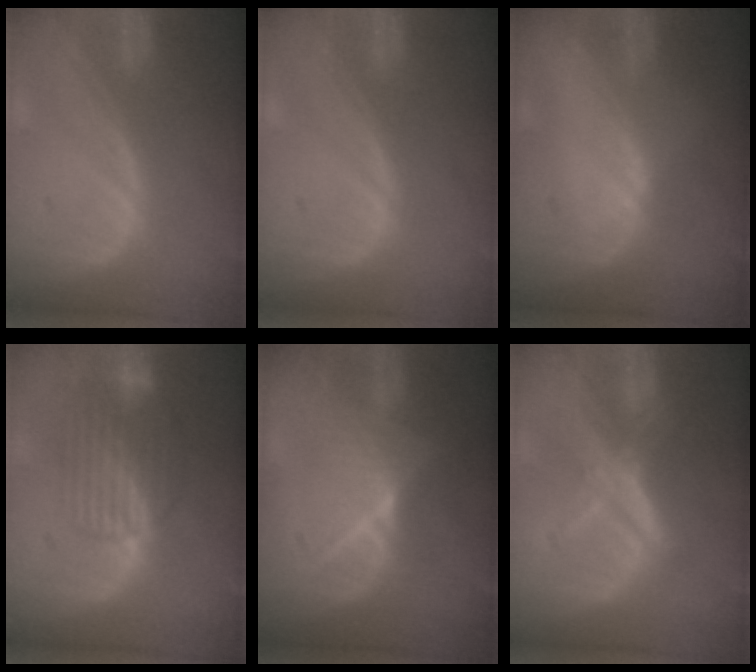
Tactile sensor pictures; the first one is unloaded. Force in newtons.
{"total": 0.0}
{"total": 1.2, "press": 0.9, "slide": 0.8}
{"total": 8.5, "press": 7.3, "slide": 4.3}
{"total": 6.4, "press": 6.1, "slide": 1.9}
{"total": 6.0, "press": 5.4, "slide": 2.5}